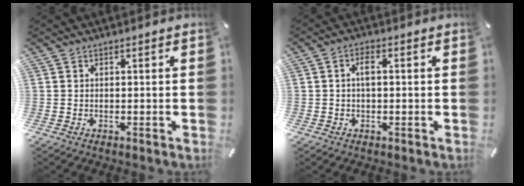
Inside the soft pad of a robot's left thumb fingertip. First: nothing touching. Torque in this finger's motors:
{"motor_torque": [0.00, 0.21, 0.13, -0.07, 0.07]}